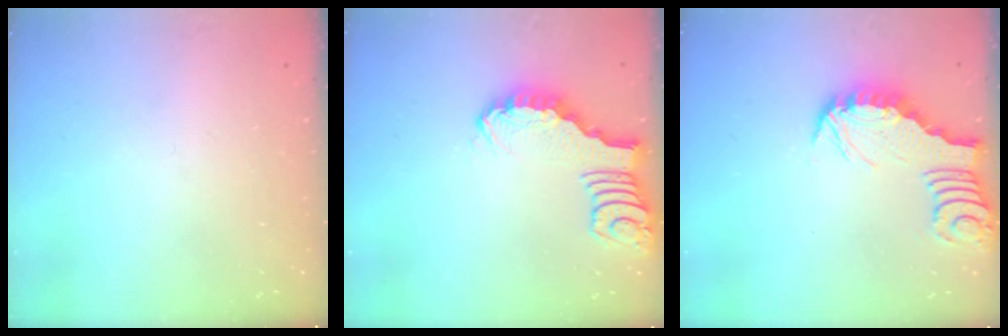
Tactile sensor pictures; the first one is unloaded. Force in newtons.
{"total": 2.6, "press": 2.6, "slide": 0.4}
{"total": 2.6, "press": 2.6, "slide": 0.2}